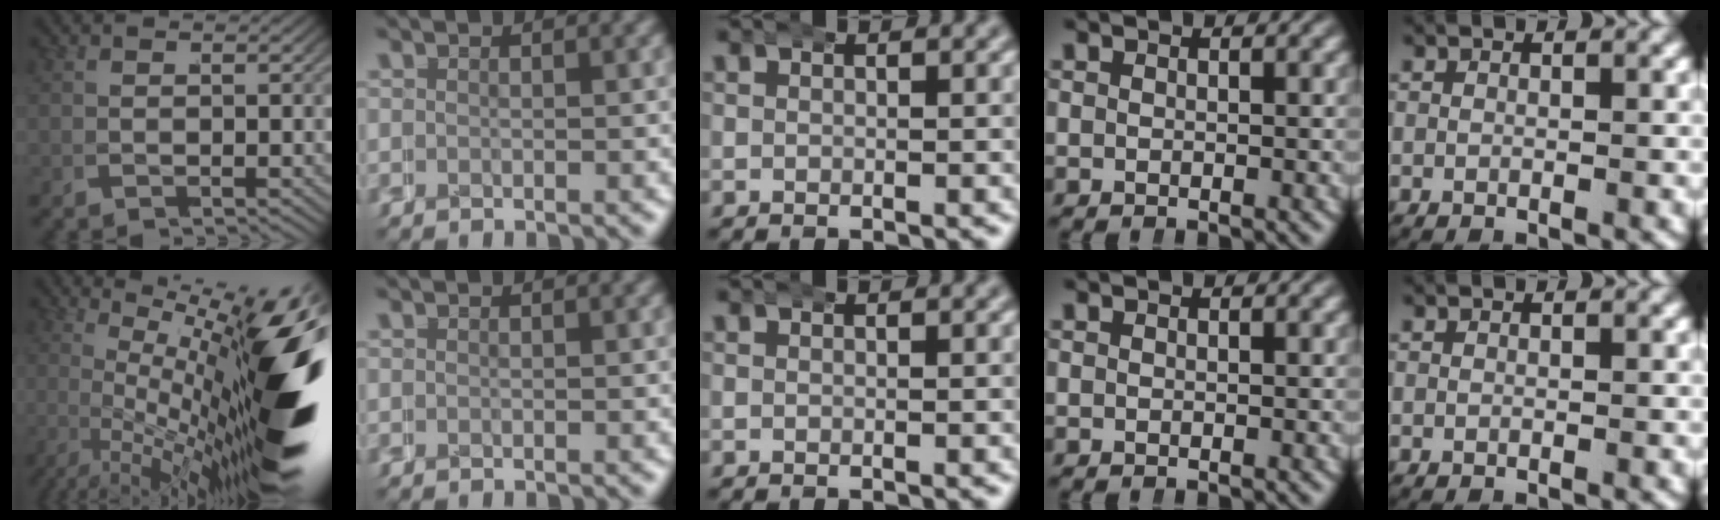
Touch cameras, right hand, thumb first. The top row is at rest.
{"thumb": {"total": 19.3, "force": [-0.5, 8.7, 17.2], "torque": [-0.232, -0.023, 0.008]}}